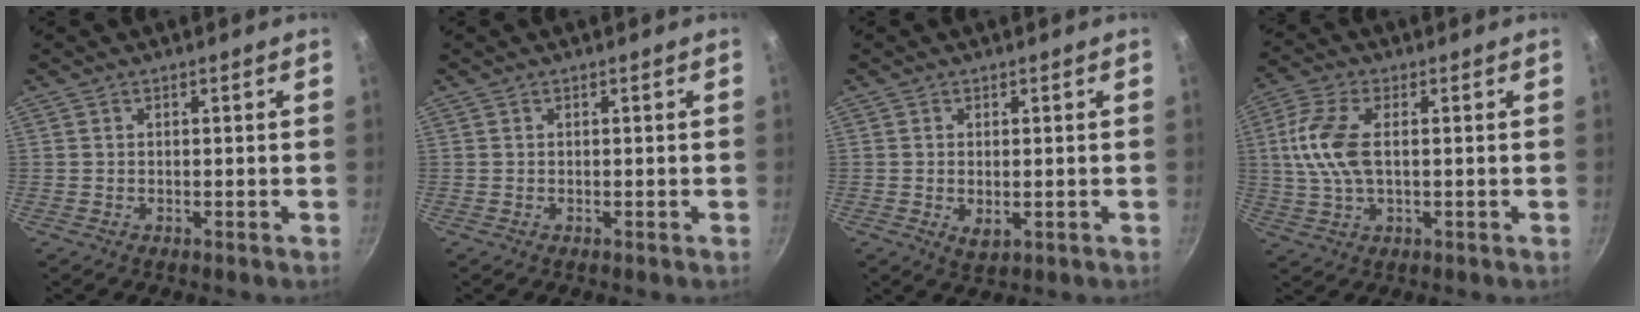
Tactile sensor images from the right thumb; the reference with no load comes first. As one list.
[{"total": 0.0}, {"total": 2.9, "force": [-0.4, 1.5, 2.4], "torque": [-0.041, -0.010, -0.002]}, {"total": 9.9, "force": [0.9, 4.9, 8.5], "torque": [-0.182, 0.010, 0.012]}]